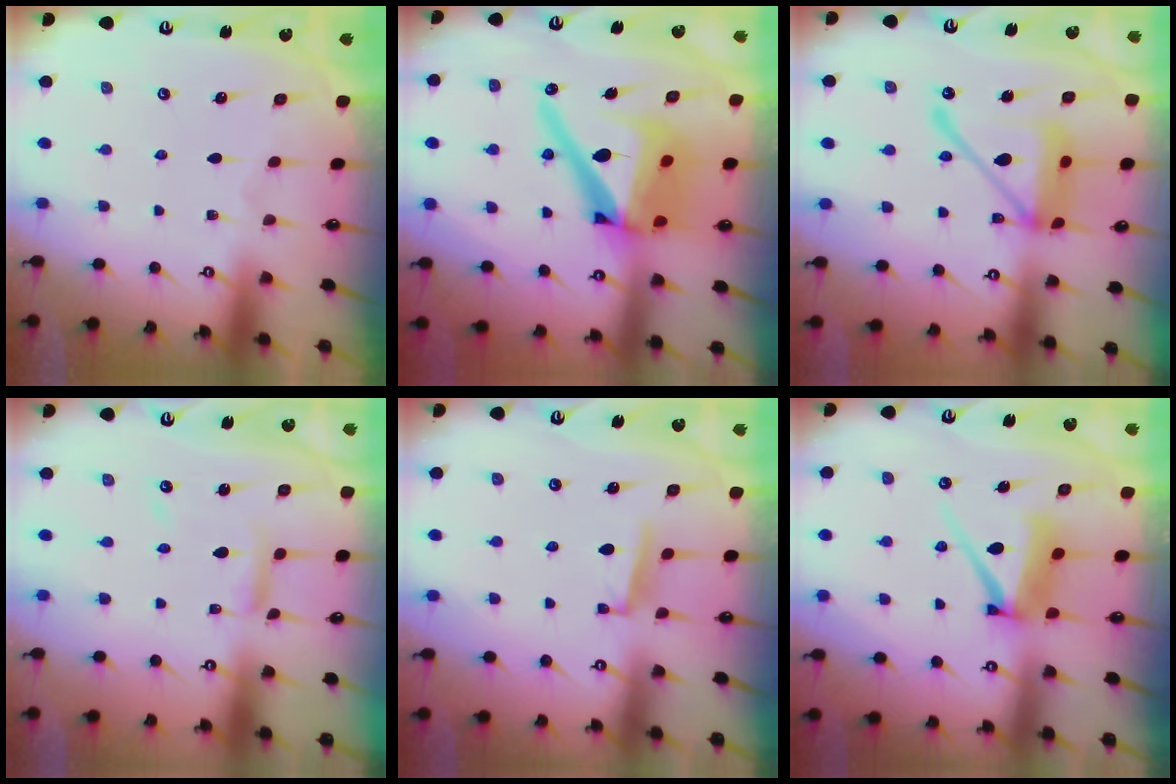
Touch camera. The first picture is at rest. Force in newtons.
{"total": 20.2, "press": 20.0, "slide": 2.6}
{"total": 17.8, "press": 17.7, "slide": 1.8}
{"total": 8.3, "press": 8.3, "slide": 0.6}
{"total": 4.6, "press": 4.5, "slide": 0.6}
{"total": 9.9, "press": 9.9, "slide": 1.2}